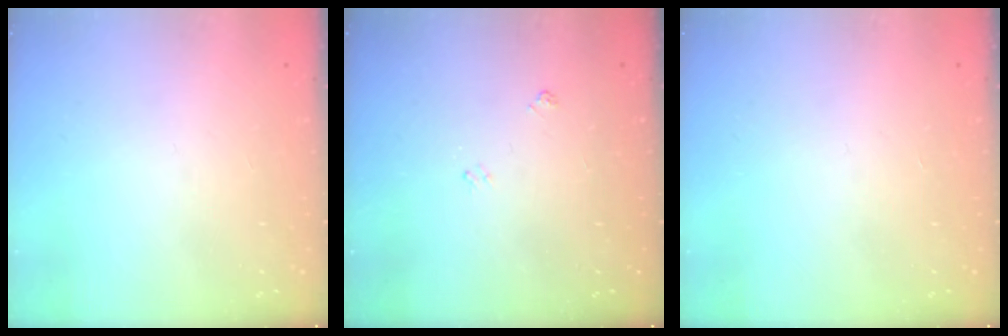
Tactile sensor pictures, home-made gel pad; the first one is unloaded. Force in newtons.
{"total": 3.7, "press": 3.7, "slide": 0.6}
{"total": 0.0}